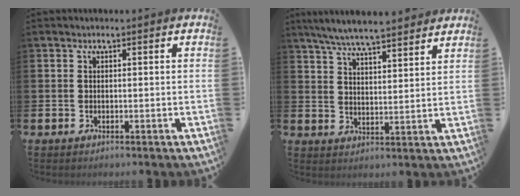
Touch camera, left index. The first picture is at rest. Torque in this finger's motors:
{"motor_torque": [0.19, -0.56, 1.05, 0.21]}